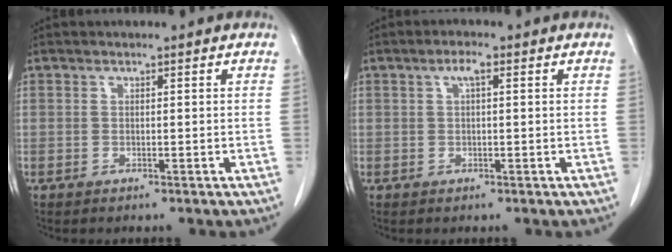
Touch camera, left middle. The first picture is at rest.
{"total": 1.8, "force": [0.6, 0.5, 1.6], "torque": [-0.029, 0.009, 0.010]}